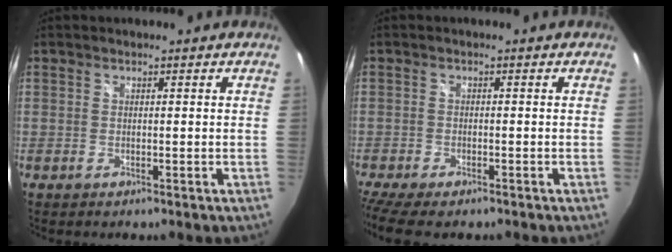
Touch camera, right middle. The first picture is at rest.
{"total": 7.4, "force": [-5.9, 1.8, 4.1], "torque": [-0.100, -0.040, -0.105]}